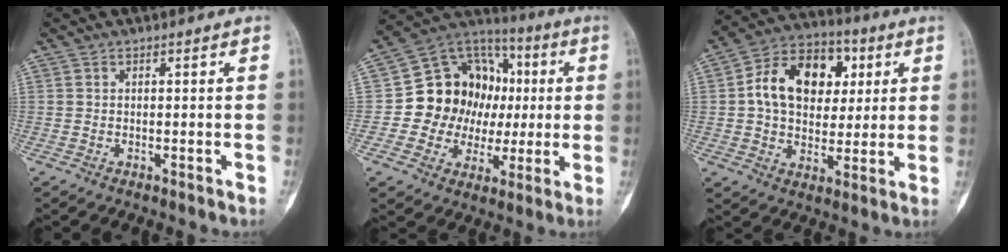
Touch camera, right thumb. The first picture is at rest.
{"total": 18.7, "force": [0.4, 15.6, 10.2], "torque": [-0.102, 0.039, 0.015]}
{"total": 16.9, "force": [3.3, 12.2, 11.2], "torque": [-0.149, 0.014, 0.049]}